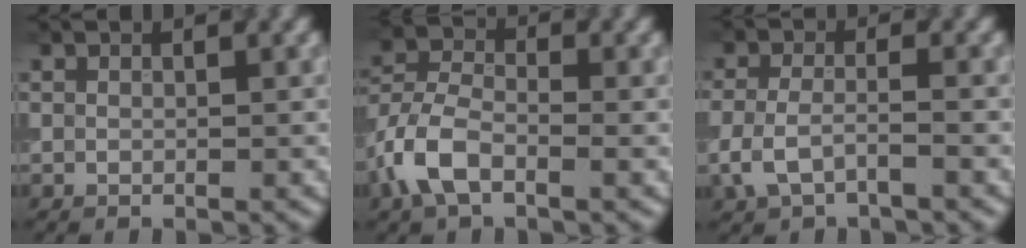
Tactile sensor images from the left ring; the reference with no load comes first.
{"total": 5.1, "force": [-2.3, 2.8, 3.6], "torque": [-0.072, 0.003, -0.057]}
{"total": 3.0, "force": [-1.3, 1.3, 2.4], "torque": [-0.056, -0.001, -0.033]}